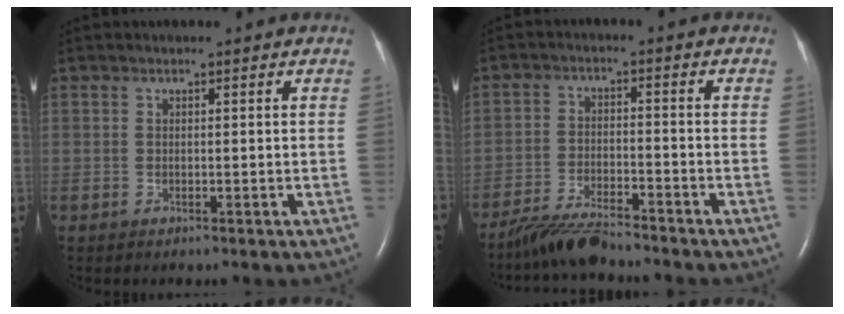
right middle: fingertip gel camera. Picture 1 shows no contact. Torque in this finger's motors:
{"motor_torque": [0.55, -0.77, 0.04, 0.02]}